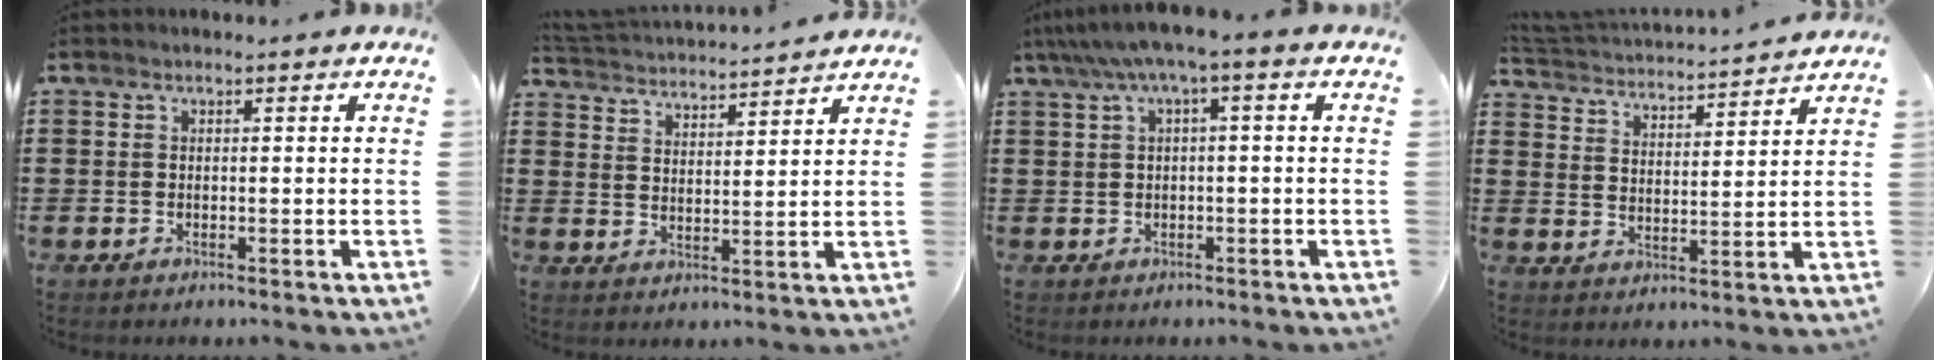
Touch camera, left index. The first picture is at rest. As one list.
[{"total": 3.6, "force": [3.5, -0.3, -0.1], "torque": [-0.017, -0.027, 0.059]}, {"total": 3.2, "force": [-0.2, 0.3, 3.2], "torque": [-0.059, 0.000, -0.009]}, {"total": 3.7, "force": [3.6, -0.4, 0.4], "torque": [-0.029, -0.033, 0.057]}]